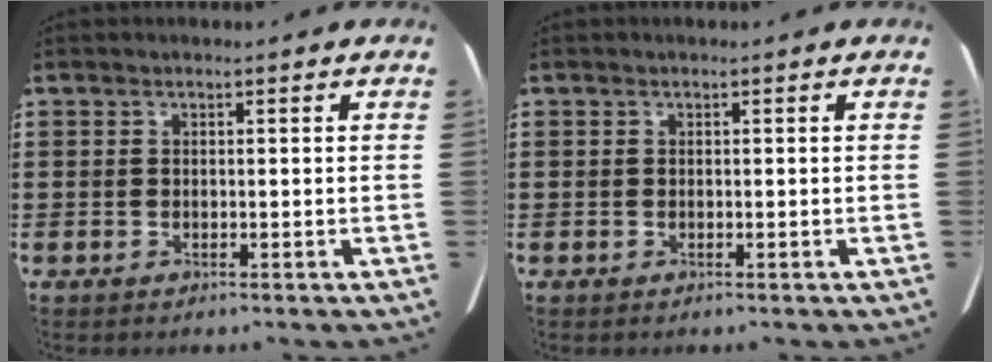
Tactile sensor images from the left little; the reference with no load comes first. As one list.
[{"total": 0.0}]